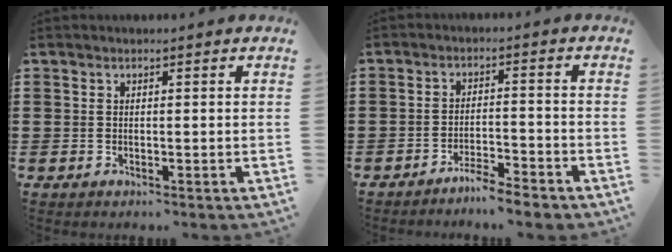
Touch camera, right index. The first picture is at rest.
{"total": 3.9, "force": [-3.8, -0.2, 0.8], "torque": [-0.016, 0.002, -0.078]}